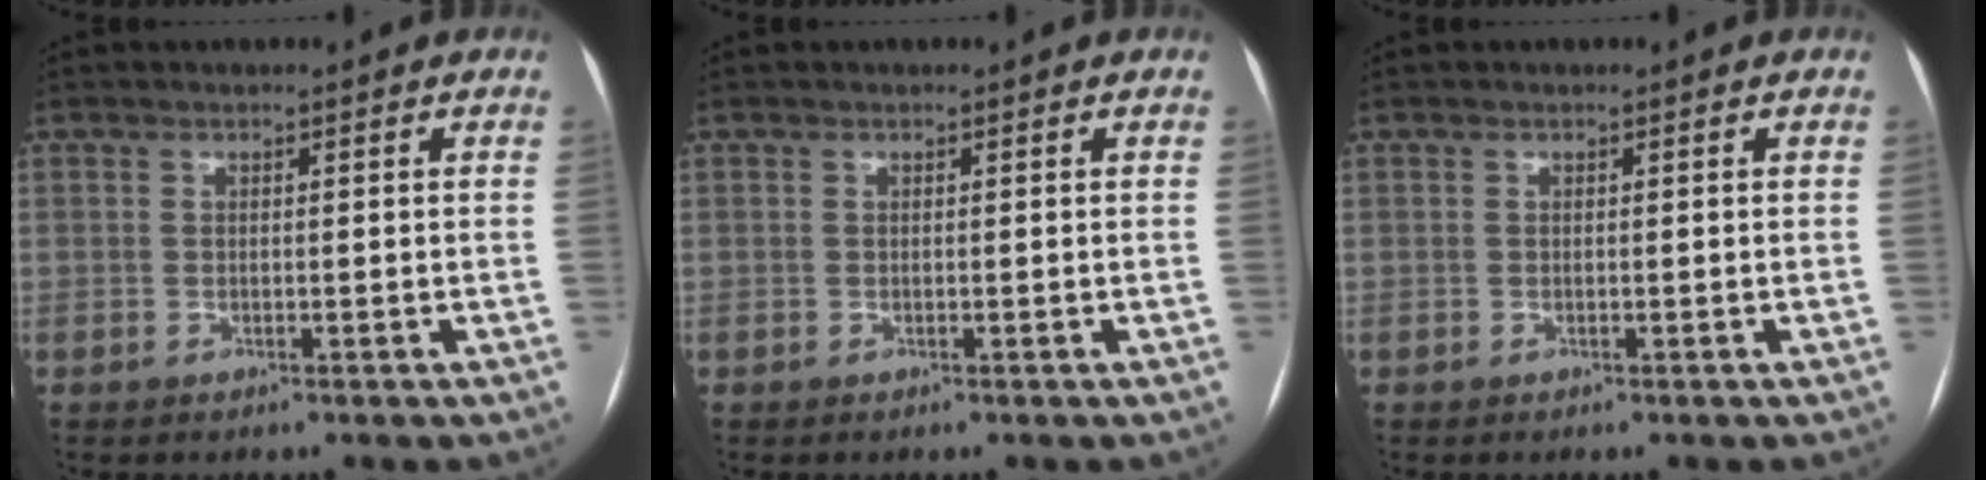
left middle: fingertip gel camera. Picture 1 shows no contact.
{"total": 0.0}
{"total": 0.0}